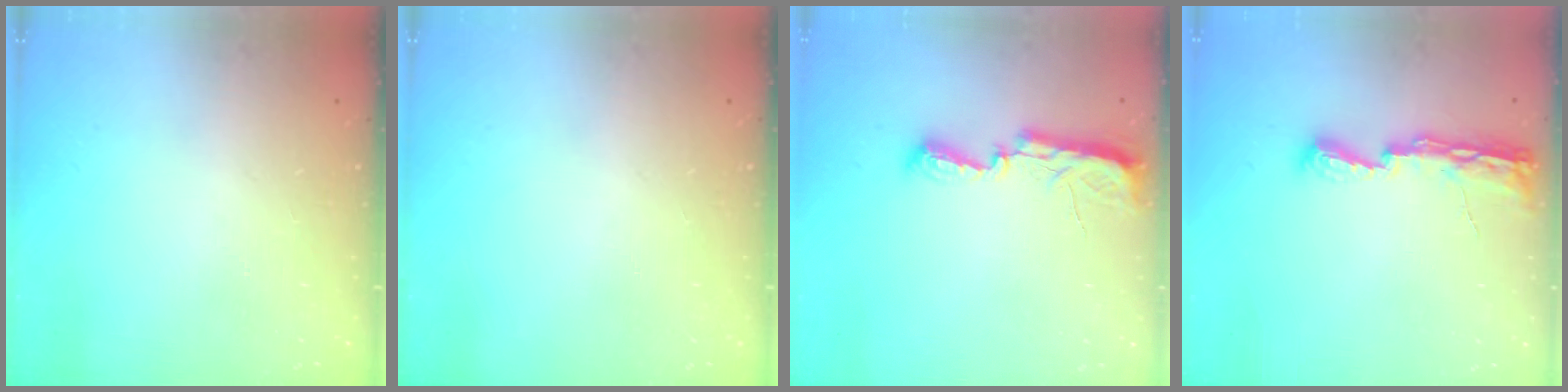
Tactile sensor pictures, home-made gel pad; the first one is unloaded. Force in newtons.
{"total": 0.0}
{"total": 9.8, "press": 8.9, "slide": 4.2}
{"total": 8.9, "press": 8.5, "slide": 2.3}